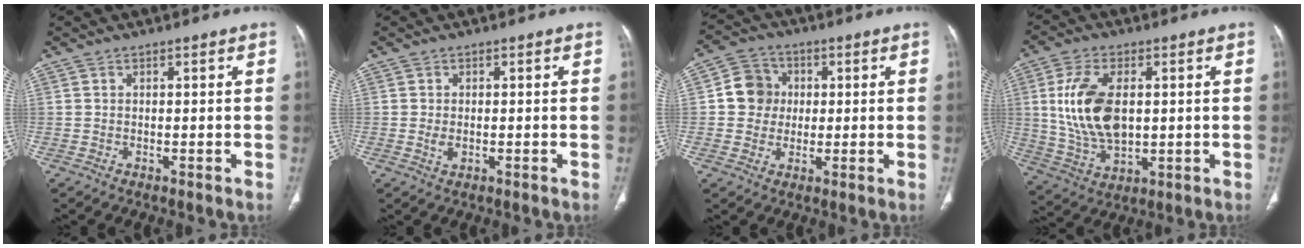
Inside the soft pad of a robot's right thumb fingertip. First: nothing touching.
{"total": 1.7, "force": [-0.2, 1.0, 1.3], "torque": [-0.028, -0.003, -0.003]}
{"total": 7.3, "force": [0.6, 6.9, 2.4], "torque": [-0.010, 0.007, 0.001]}
{"total": 14.3, "force": [1.9, 8.1, 11.6], "torque": [-0.226, -0.008, 0.046]}